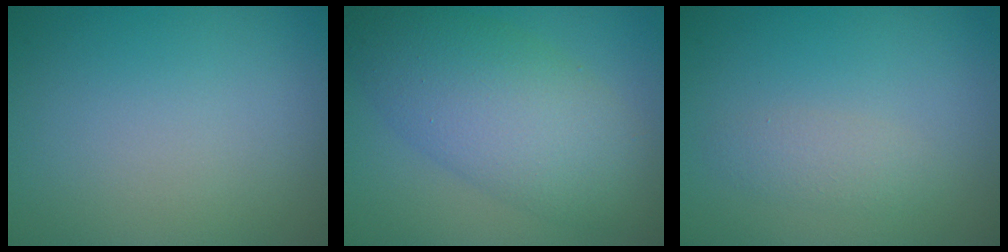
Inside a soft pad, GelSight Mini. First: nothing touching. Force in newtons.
{"total": 7.5, "press": 7.5, "slide": 0.2}
{"total": 1.5, "press": 1.5, "slide": 0.1}